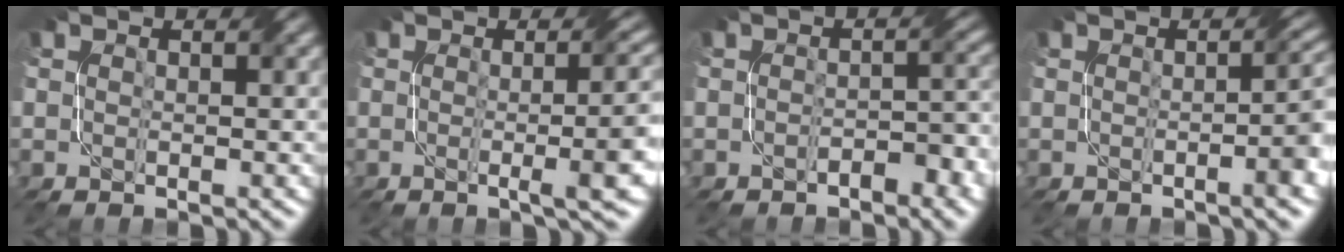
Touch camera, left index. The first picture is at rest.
{"total": 7.1, "force": [-0.4, 2.1, 6.8], "torque": [-0.063, 0.003, -0.004]}
{"total": 2.5, "force": [-1.5, 0.9, 1.9], "torque": [-0.031, 0.005, -0.021]}
{"total": 4.2, "force": [-0.7, 1.1, 4.0], "torque": [-0.035, 0.008, -0.012]}